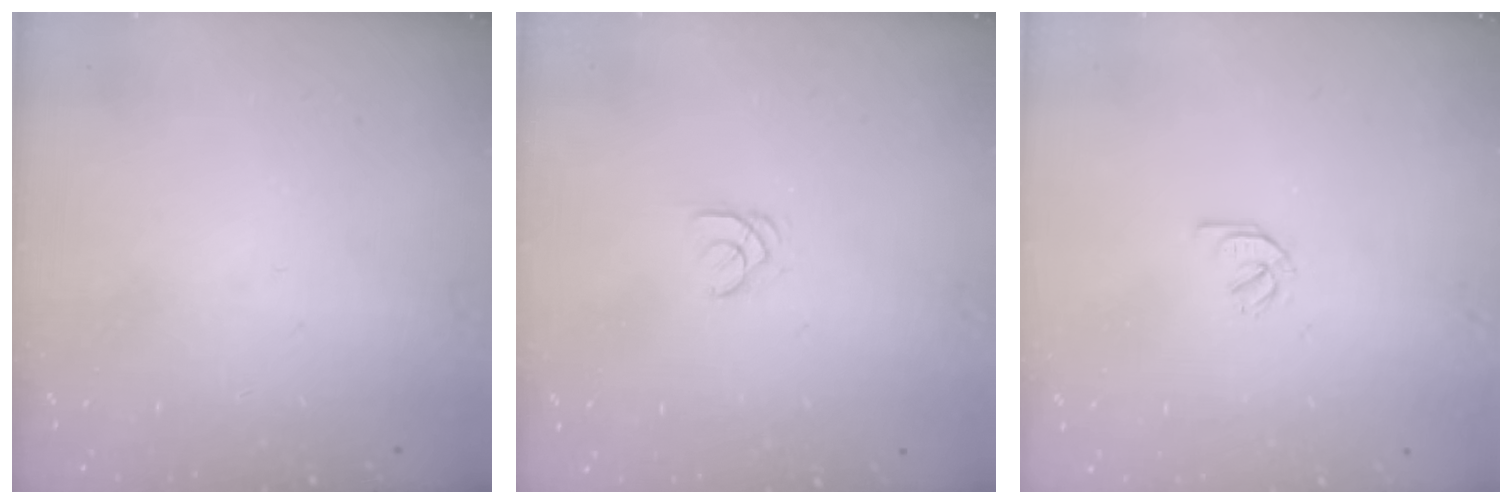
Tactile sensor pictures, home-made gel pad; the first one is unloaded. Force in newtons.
{"total": 1.8, "press": 1.7, "slide": 0.2}
{"total": 2.1, "press": 1.9, "slide": 0.8}